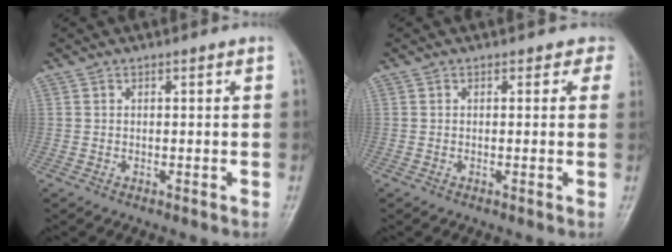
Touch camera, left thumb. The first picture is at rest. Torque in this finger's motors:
{"motor_torque": [0.02, 0.10, -0.09, -0.21, 0.01]}